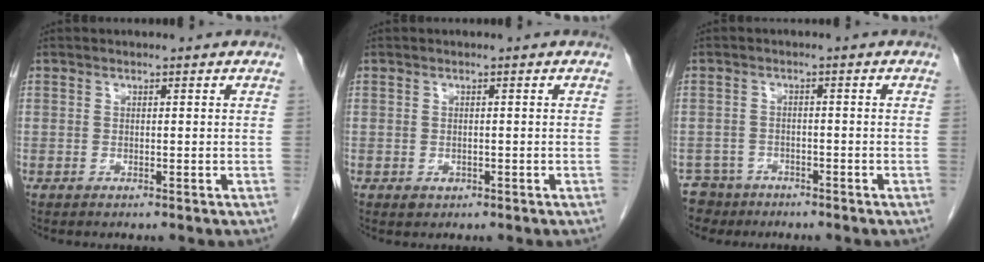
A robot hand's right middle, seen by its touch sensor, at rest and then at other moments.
{"total": 1.1, "force": [-0.4, 0.9, 0.5], "torque": [-0.010, 0.000, 0.001]}
{"total": 4.6, "force": [-3.6, 2.8, -0.6], "torque": [0.011, 0.001, -0.065]}